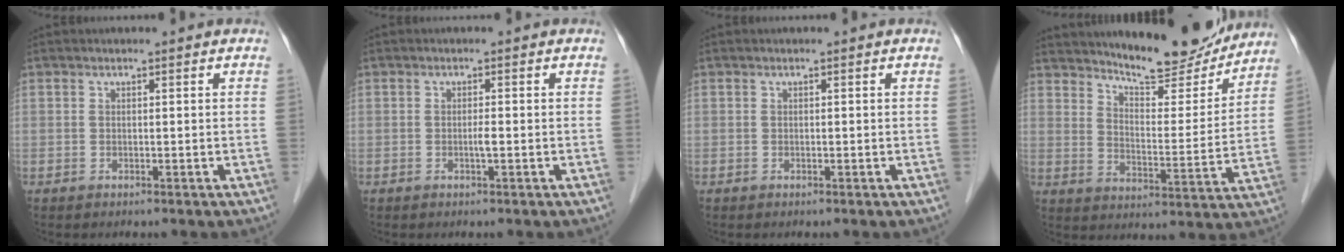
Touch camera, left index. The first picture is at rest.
{"total": 1.0, "force": [-0.3, 0.0, 1.0], "torque": [-0.020, 0.000, -0.005]}
{"total": 0.0}
{"total": 15.2, "force": [14.0, 2.4, 5.3], "torque": [-0.078, -0.023, 0.199]}